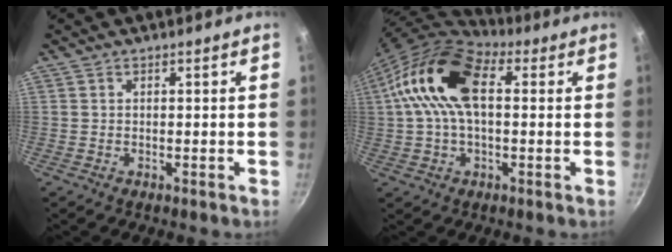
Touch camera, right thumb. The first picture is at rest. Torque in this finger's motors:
{"motor_torque": [2.45, 2.56, 0.58, -0.24, 0.36]}